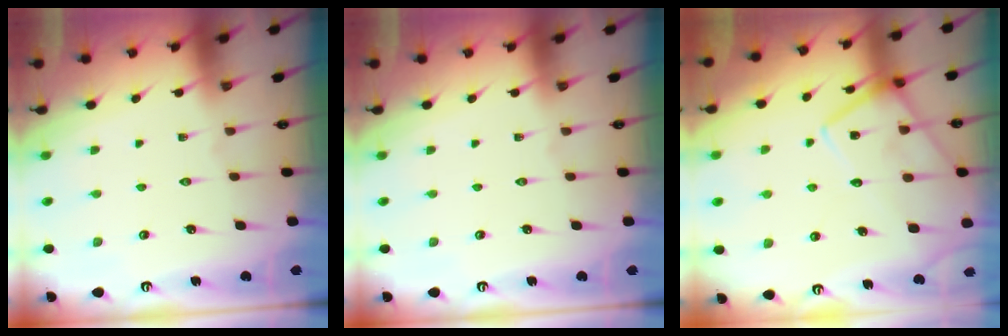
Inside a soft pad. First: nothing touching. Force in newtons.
{"total": 0.0}
{"total": 16.5, "press": 16.4, "slide": 1.3}